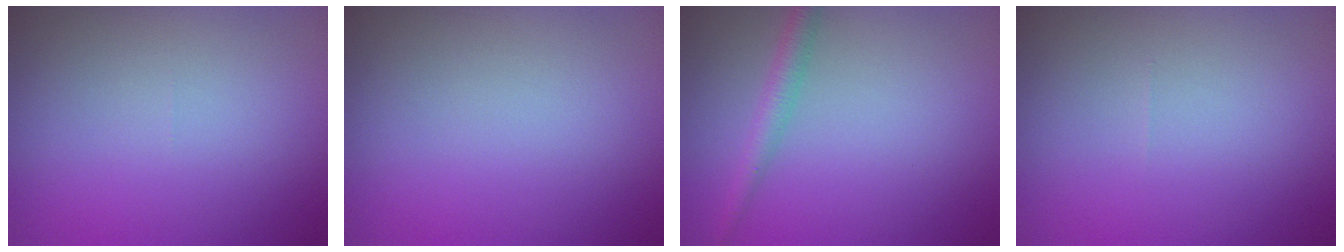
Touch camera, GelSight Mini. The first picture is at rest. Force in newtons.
{"total": 0.0}
{"total": 2.0, "press": 2.0, "slide": 0.0}
{"total": 0.0}